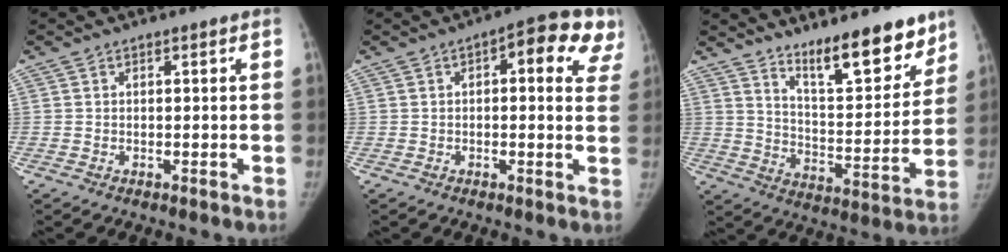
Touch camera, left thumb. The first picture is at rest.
{"total": 11.4, "force": [4.6, 4.7, 9.4], "torque": [-0.071, 0.006, 0.042]}
{"total": 15.6, "force": [11.8, 4.6, 9.0], "torque": [-0.084, -0.091, 0.190]}